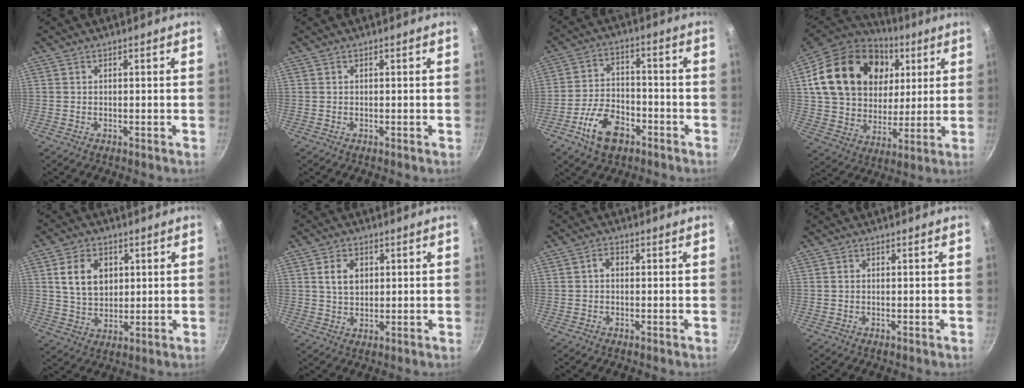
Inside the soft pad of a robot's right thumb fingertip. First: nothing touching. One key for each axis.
{"total": 0.0}
{"total": 10.6, "fx": -5.6, "fy": 6.3, "fz": 6.5, "tx": -0.101, "ty": 0.037, "tz": -0.103}
{"total": 27.4, "fx": 8.7, "fy": 19.8, "fz": 16.9, "tx": -0.286, "ty": 0.000, "tz": 0.154}
{"total": 9.2, "fx": 2.4, "fy": 6.6, "fz": 5.9, "tx": -0.086, "ty": -0.007, "tz": 0.046}
{"total": 5.3, "fx": 1.4, "fy": 3.8, "fz": 3.4, "tx": -0.045, "ty": -0.003, "tz": 0.026}
{"total": 1.7, "fx": -0.1, "fy": 1.3, "fz": 1.2, "tx": -0.018, "ty": 0.008, "tz": -0.003}
{"total": 0.0}